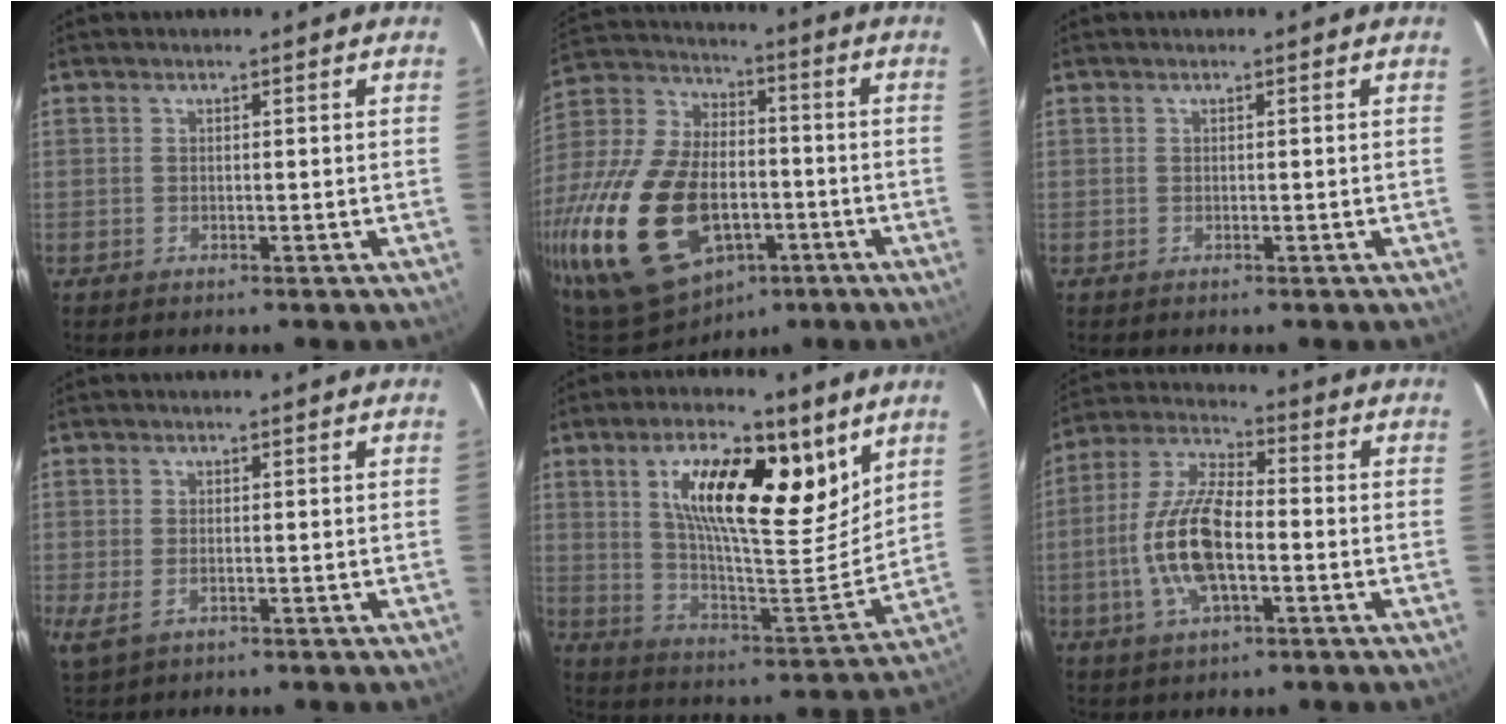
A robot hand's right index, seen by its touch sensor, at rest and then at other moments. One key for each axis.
{"total": 26.0, "fx": -9.4, "fy": 16.0, "fz": 18.2, "tx": -0.405, "ty": -0.009, "tz": -0.144}
{"total": 0.0}
{"total": 3.9, "fx": -1.2, "fy": 2.1, "fz": 3.1, "tx": -0.065, "ty": -0.013, "tz": -0.014}
{"total": 20.3, "fx": 10.1, "fy": 7.3, "fz": 16.0, "tx": -0.265, "ty": 0.013, "tz": 0.173}
{"total": 13.7, "fx": -3.0, "fy": 5.3, "fz": 12.3, "tx": -0.261, "ty": 0.003, "tz": -0.061}